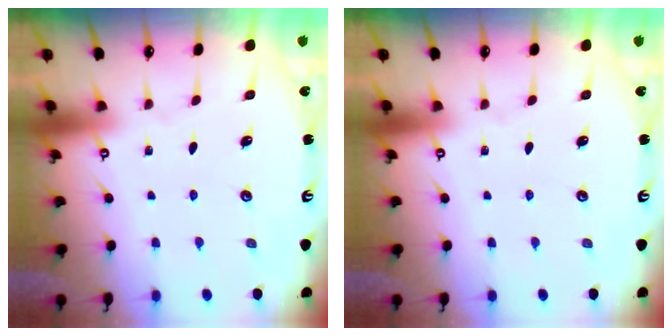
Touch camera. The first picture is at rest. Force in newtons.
{"total": 0.0}